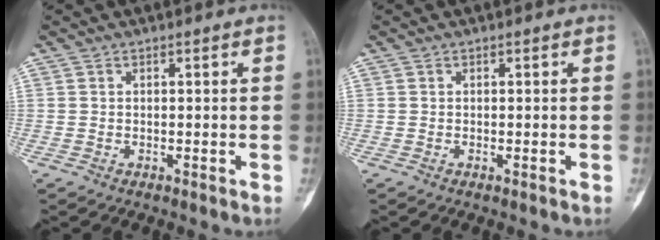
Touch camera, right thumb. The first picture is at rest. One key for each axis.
{"total": 0.0}